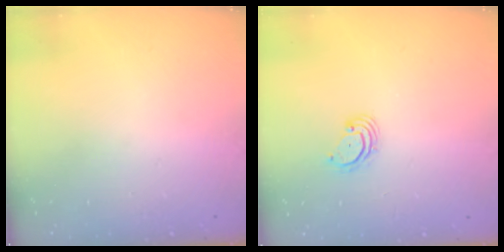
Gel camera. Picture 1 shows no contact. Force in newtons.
{"total": 3.0, "press": 3.0, "slide": 0.3}